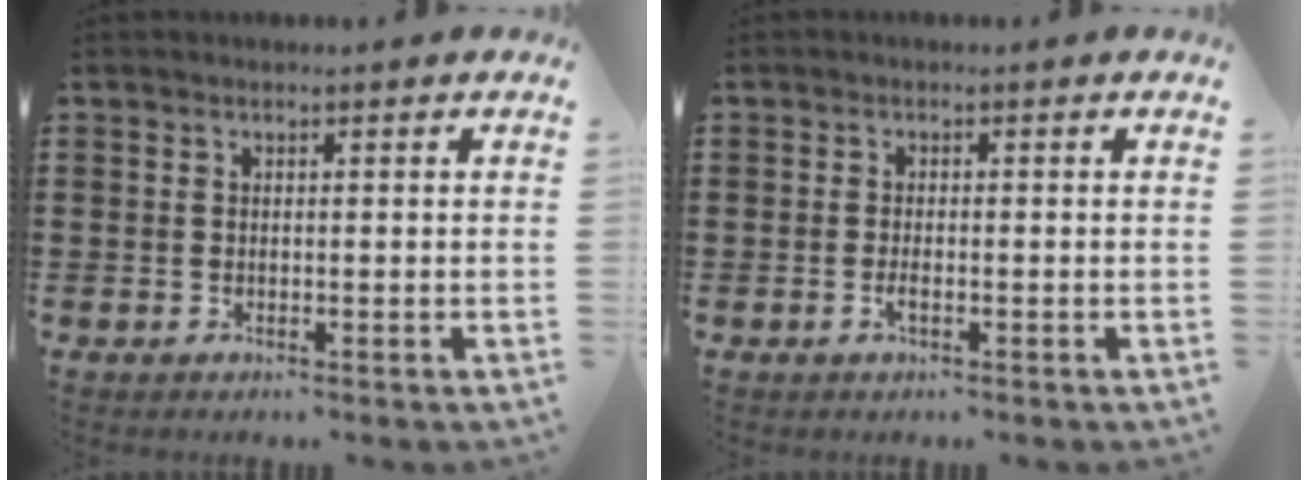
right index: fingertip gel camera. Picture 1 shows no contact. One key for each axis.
{"total": 1.3, "fx": -0.5, "fy": 0.1, "fz": 1.2, "tx": -0.025, "ty": -0.008, "tz": -0.007}